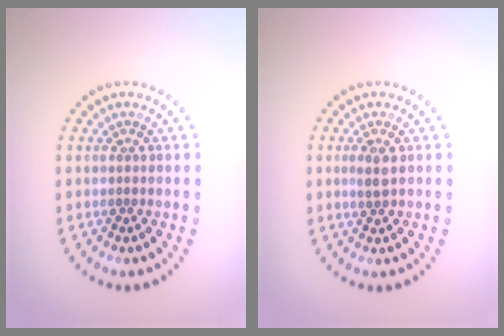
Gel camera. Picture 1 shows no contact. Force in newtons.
{"total": 1.4, "press": 1.4, "slide": 0.4}